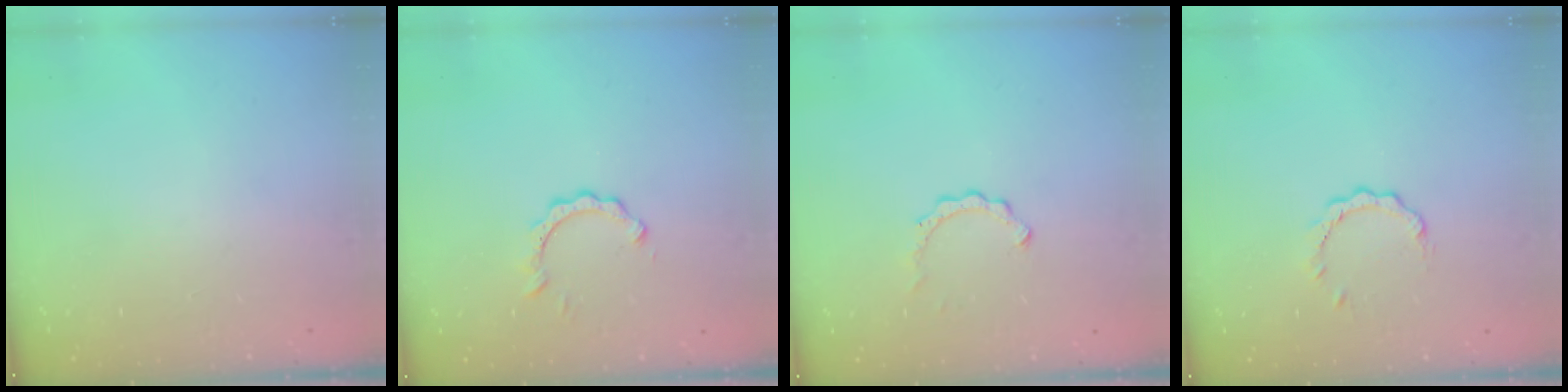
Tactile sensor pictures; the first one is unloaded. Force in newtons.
{"total": 2.8, "press": 2.8, "slide": 0.2}
{"total": 2.3, "press": 2.3, "slide": 0.2}
{"total": 3.1, "press": 3.1, "slide": 0.3}